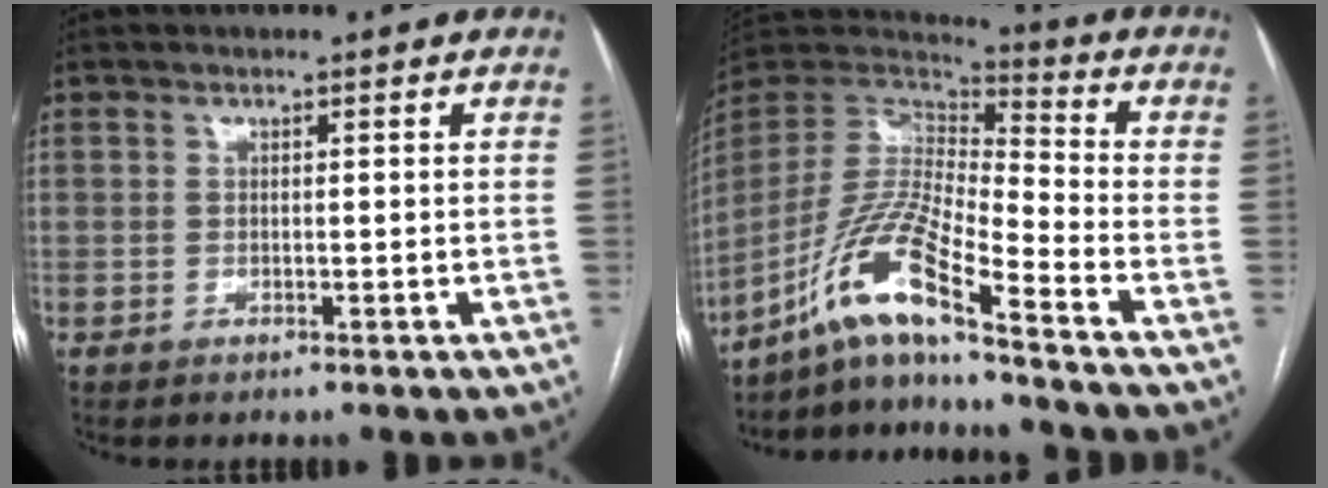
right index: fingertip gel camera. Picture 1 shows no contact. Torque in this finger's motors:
{"motor_torque": [1.38, -0.76, 0.41, 0.21]}